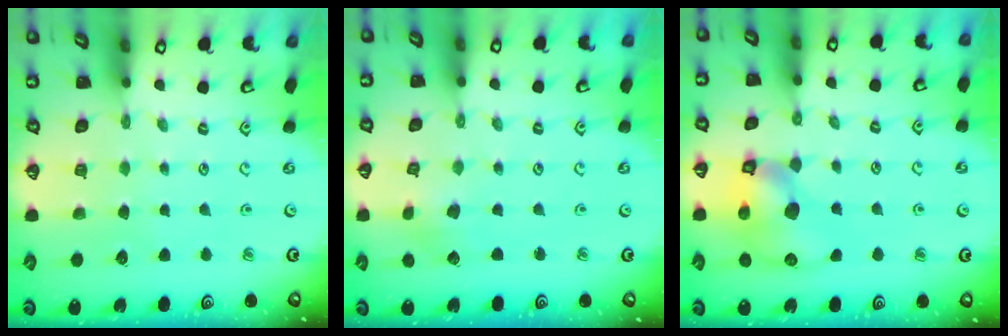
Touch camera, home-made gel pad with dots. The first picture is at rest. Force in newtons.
{"total": 2.8, "press": 2.8, "slide": 0.4}
{"total": 12.5, "press": 12.4, "slide": 1.9}